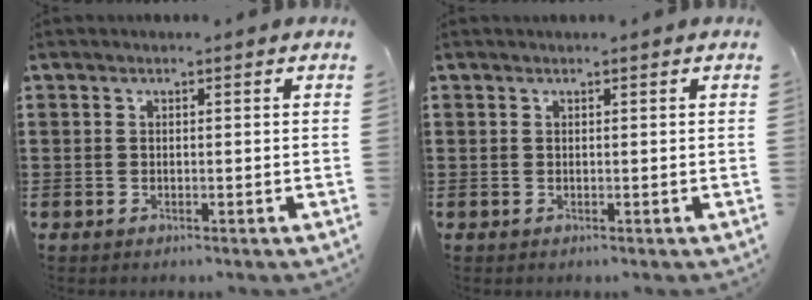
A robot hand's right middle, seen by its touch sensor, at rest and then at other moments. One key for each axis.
{"total": 0.0}